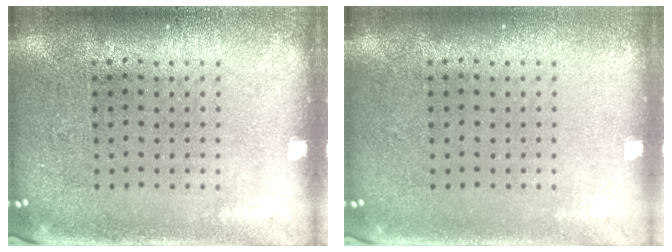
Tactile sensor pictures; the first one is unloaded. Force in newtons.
{"total": 0.0}